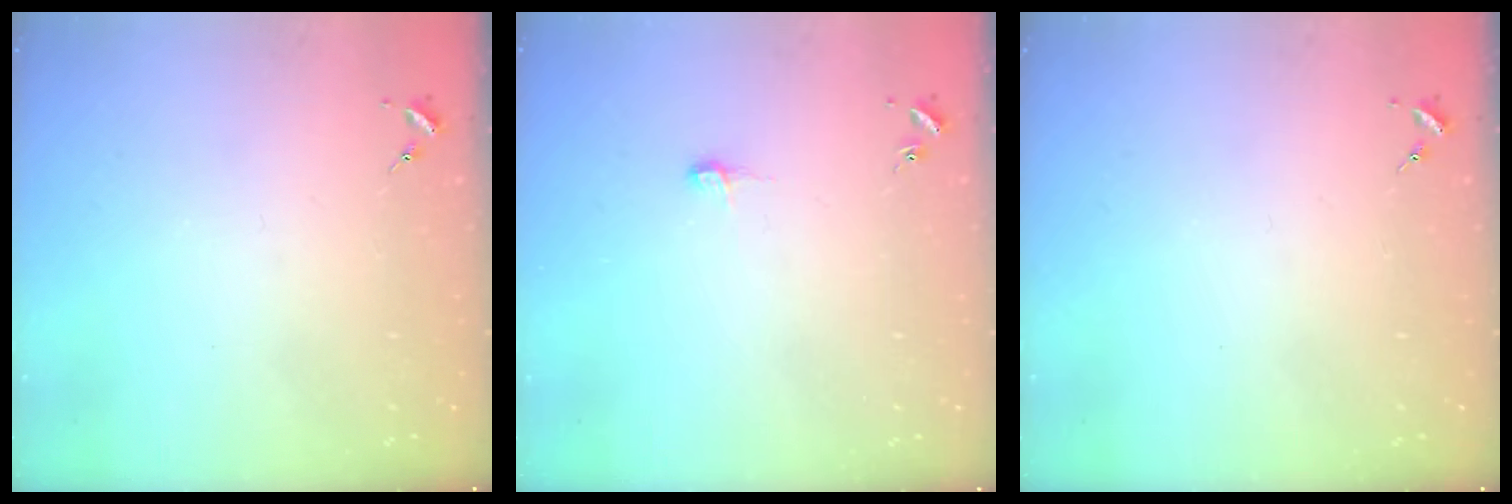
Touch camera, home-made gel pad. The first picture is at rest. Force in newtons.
{"total": 4.1, "press": 4.1, "slide": 0.4}
{"total": 0.0}